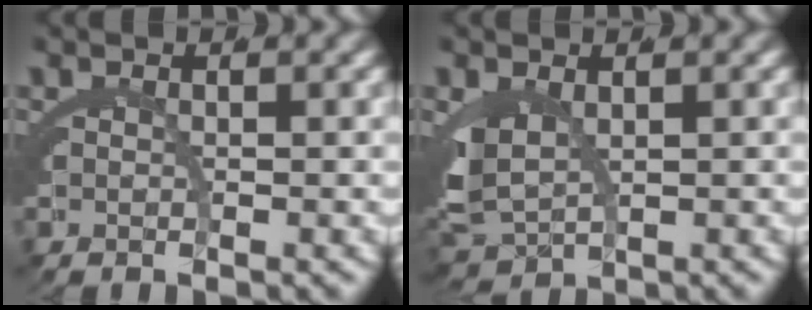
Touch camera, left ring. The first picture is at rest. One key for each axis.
{"total": 4.2, "fx": -0.1, "fy": 3.2, "fz": 2.7, "tx": -0.089, "ty": -0.037, "tz": 0.020}